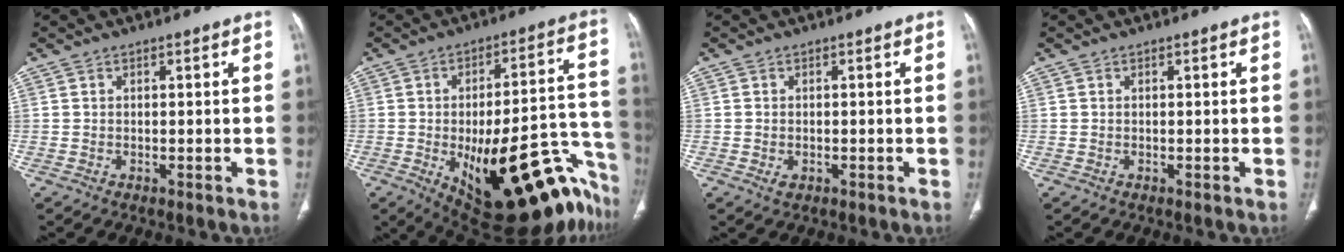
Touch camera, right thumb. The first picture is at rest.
{"total": 32.9, "force": [-14.6, 12.6, 26.6], "torque": [-0.258, 0.068, -0.181]}
{"total": 1.5, "force": [-0.5, 1.1, 0.9], "torque": [-0.017, 0.004, -0.002]}
{"total": 0.0}